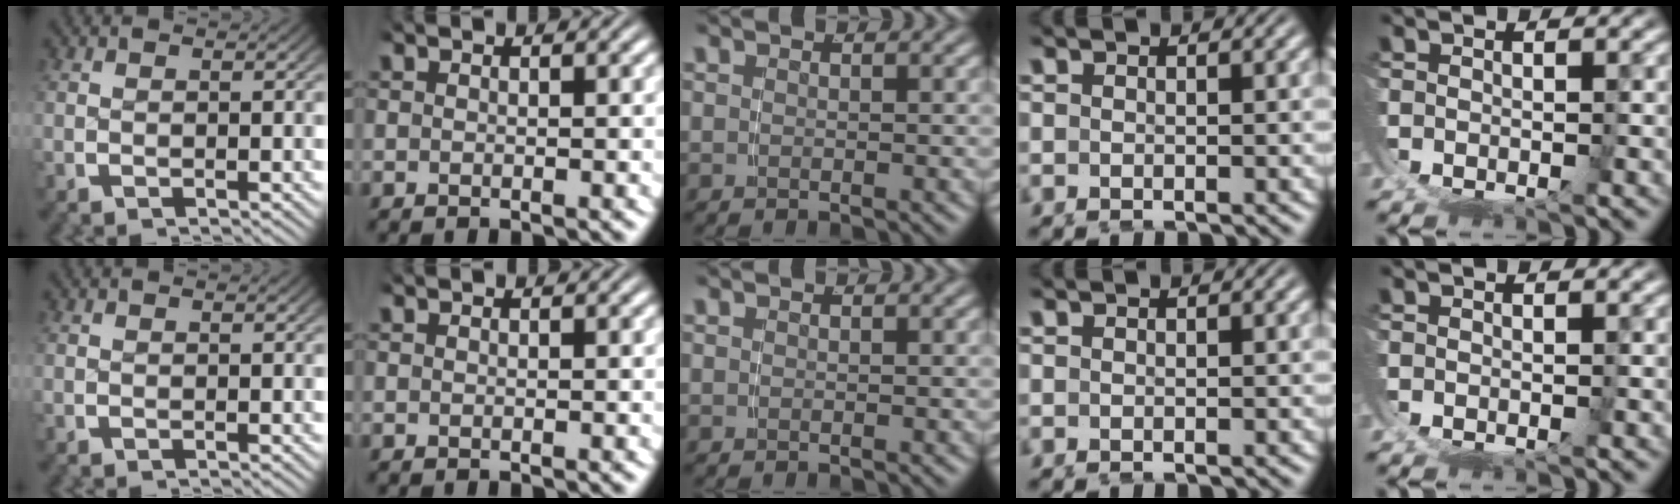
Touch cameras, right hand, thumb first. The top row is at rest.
{}